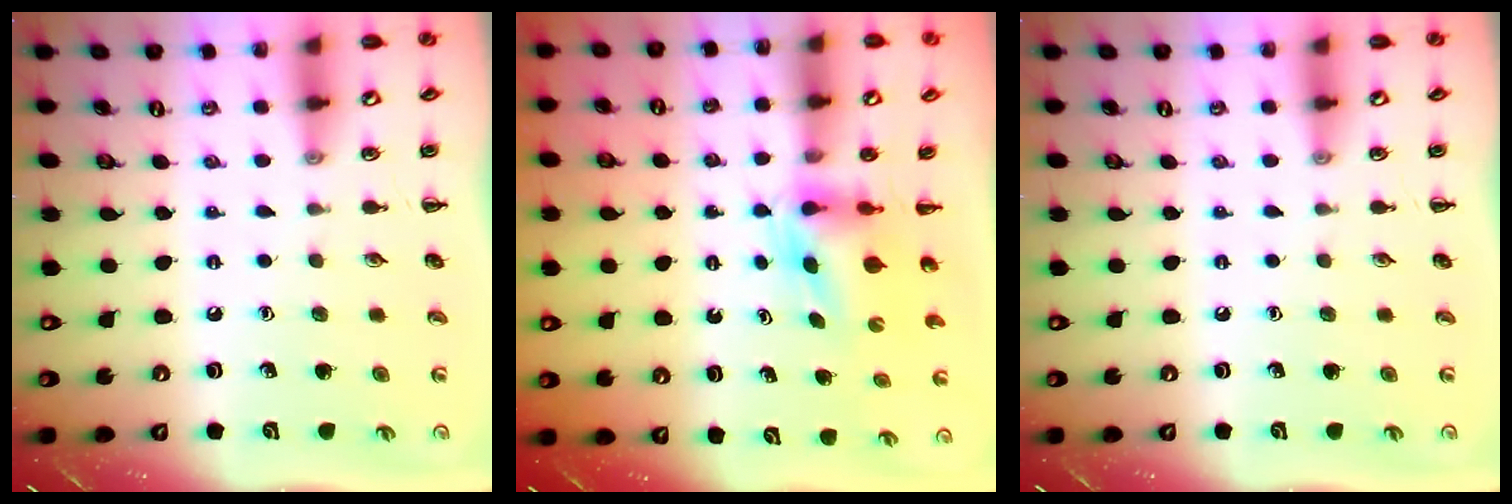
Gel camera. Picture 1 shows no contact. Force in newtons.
{"total": 4.4, "press": 4.4, "slide": 0.7}
{"total": 0.0}